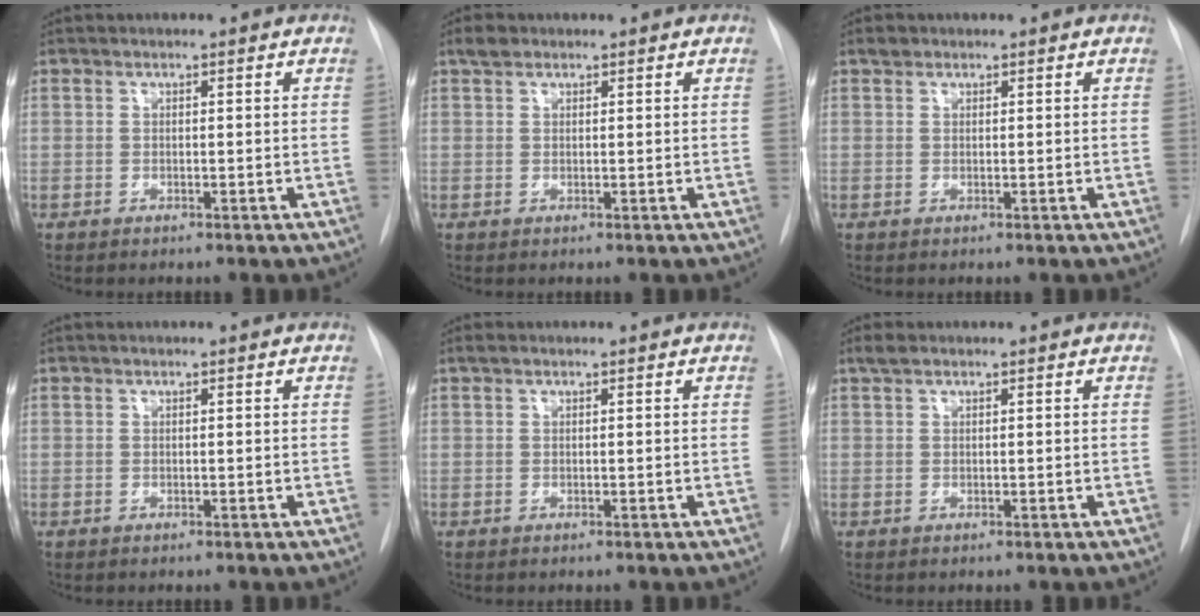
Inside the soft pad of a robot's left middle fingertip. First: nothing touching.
{"total": 1.7, "force": [1.2, 1.0, 0.7], "torque": [-0.014, 0.011, 0.020]}
{"total": 1.0, "force": [0.7, 0.6, 0.2], "torque": [-0.004, 0.009, 0.010]}
{"total": 0.0}
{"total": 0.6, "force": [0.4, 0.2, 0.4], "torque": [-0.011, 0.012, 0.006]}
{"total": 1.3, "force": [1.0, 0.5, 0.8], "torque": [-0.017, 0.015, 0.018]}